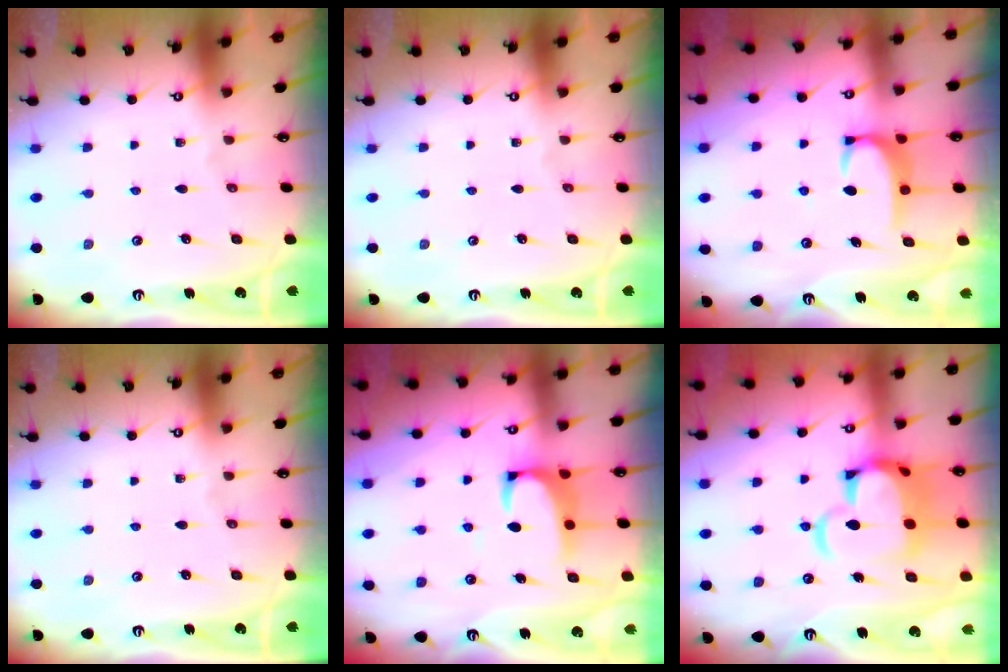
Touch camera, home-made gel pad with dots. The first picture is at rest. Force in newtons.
{"total": 0.0}
{"total": 2.8, "press": 2.7, "slide": 0.5}
{"total": 0.0}
{"total": 2.2, "press": 2.0, "slide": 0.9}
{"total": 11.4, "press": 11.3, "slide": 1.6}